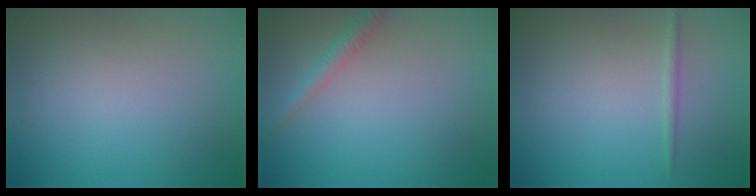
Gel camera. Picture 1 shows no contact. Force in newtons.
{"total": 1.5, "press": 1.5, "slide": 0.1}
{"total": 0.7, "press": 0.7, "slide": 0.0}